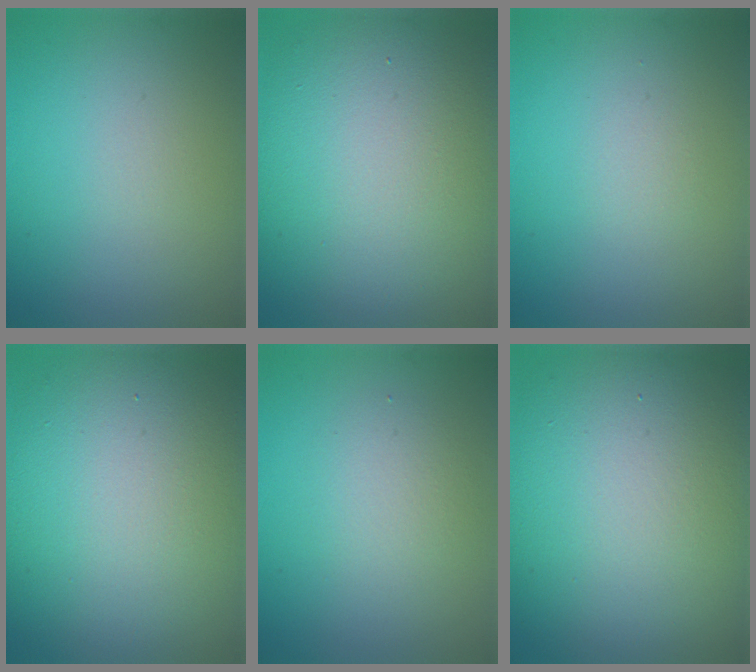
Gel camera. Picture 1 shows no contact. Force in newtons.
{"total": 15.2, "press": 15.2, "slide": 0.8}
{"total": 0.8, "press": 0.7, "slide": 0.1}
{"total": 14.8, "press": 14.8, "slide": 0.9}
{"total": 2.2, "press": 2.2, "slide": 0.0}
{"total": 16.1, "press": 16.1, "slide": 1.2}